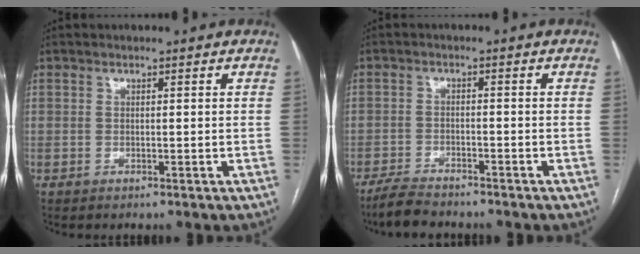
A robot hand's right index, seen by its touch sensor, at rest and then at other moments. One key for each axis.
{"total": 5.1, "fx": -4.6, "fy": 1.0, "fz": 1.9, "tx": -0.039, "ty": -0.014, "tz": -0.084}